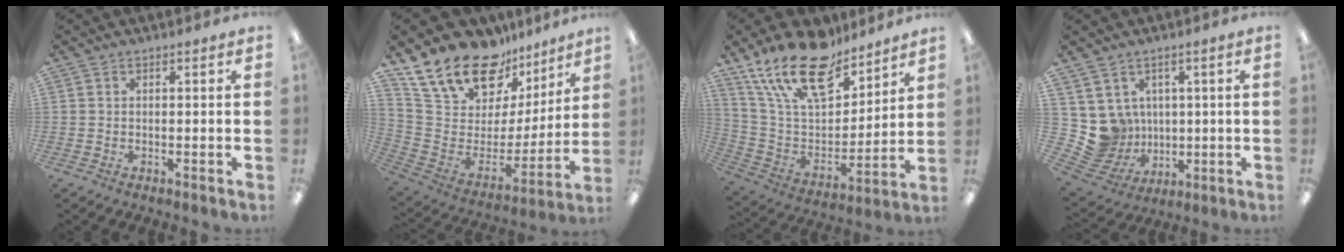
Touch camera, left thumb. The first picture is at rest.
{"total": 19.9, "force": [15.8, 9.3, 7.7], "torque": [-0.151, -0.115, 0.286]}
{"total": 21.6, "force": [15.4, 9.9, 11.4], "torque": [-0.215, -0.084, 0.278]}
{"total": 8.5, "force": [2.1, 8.1, 1.2], "torque": [-0.063, -0.026, 0.051]}